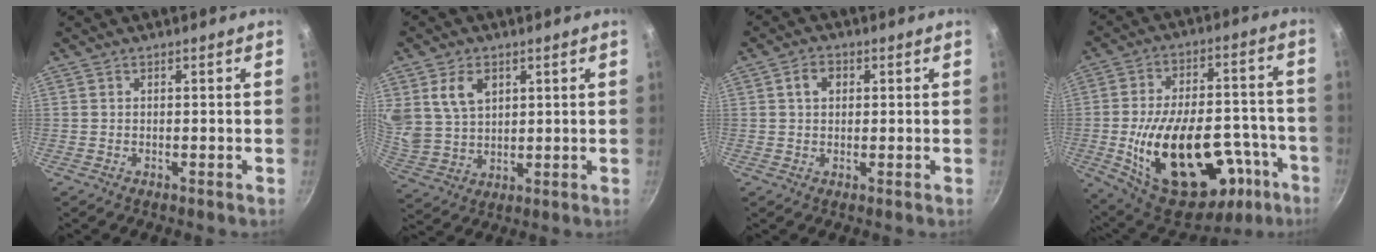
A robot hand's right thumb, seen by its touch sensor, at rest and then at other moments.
{"total": 9.3, "force": [3.6, 6.6, 5.5], "torque": [-0.087, -0.018, 0.080]}
{"total": 3.6, "force": [0.9, 2.7, 2.2], "torque": [-0.024, 0.006, 0.011]}
{"total": 31.8, "force": [-11.2, 17.4, 24.1], "torque": [-0.350, 0.045, -0.142]}